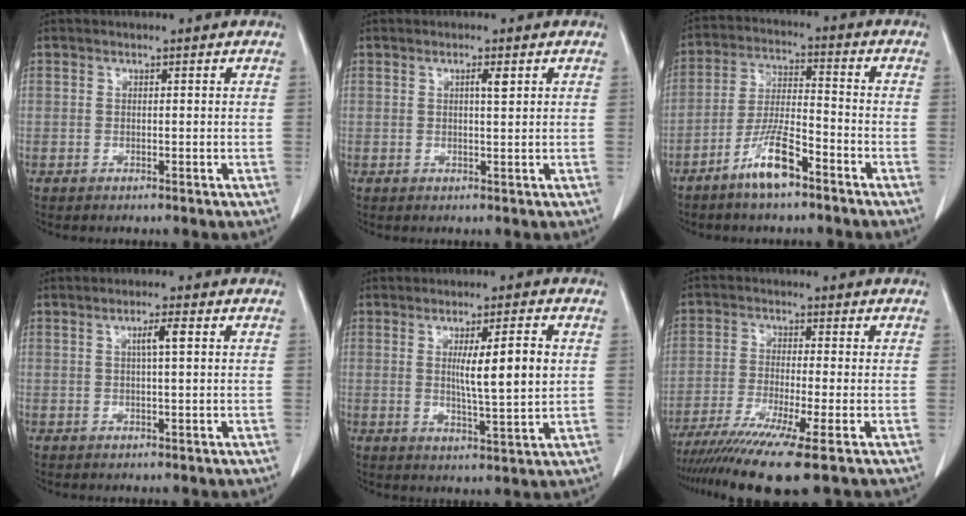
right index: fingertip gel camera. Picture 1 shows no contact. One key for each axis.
{"total": 1.5, "fx": 0.6, "fy": 0.1, "fz": 1.4, "tx": -0.025, "ty": -0.001, "tz": 0.009}
{"total": 8.5, "fx": -5.6, "fy": 1.5, "fz": 6.2, "tx": -0.127, "ty": -0.007, "tz": -0.108}
{"total": 2.6, "fx": 0.7, "fy": 0.0, "fz": 2.5, "tx": -0.044, "ty": 0.002, "tz": 0.012}
{"total": 8.2, "fx": 1.3, "fy": 0.4, "fz": 8.1, "tx": -0.130, "ty": -0.009, "tz": 0.024}
{"total": 10.8, "fx": -7.6, "fy": -0.9, "fz": 7.7, "tx": -0.128, "ty": -0.026, "tz": -0.121}